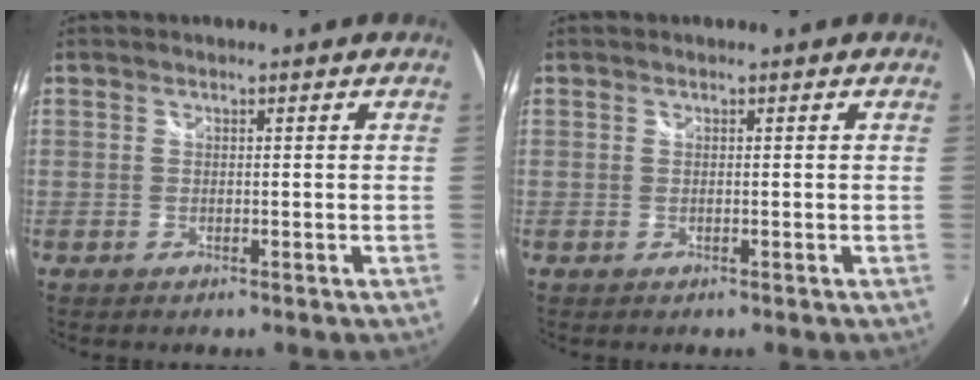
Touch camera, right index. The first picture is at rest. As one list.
[{"total": 0.0}]